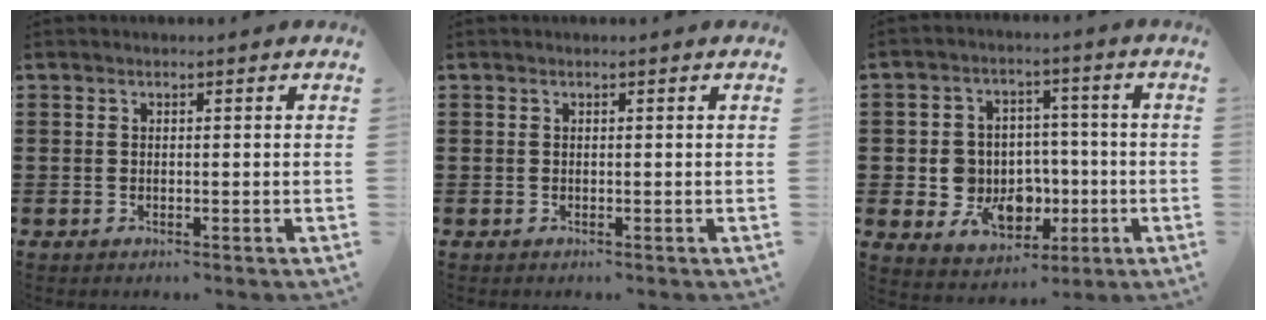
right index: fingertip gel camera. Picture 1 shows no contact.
{"total": 0.0}
{"total": 8.3, "force": [-0.9, 7.5, 3.5], "torque": [-0.067, 0.008, -0.007]}